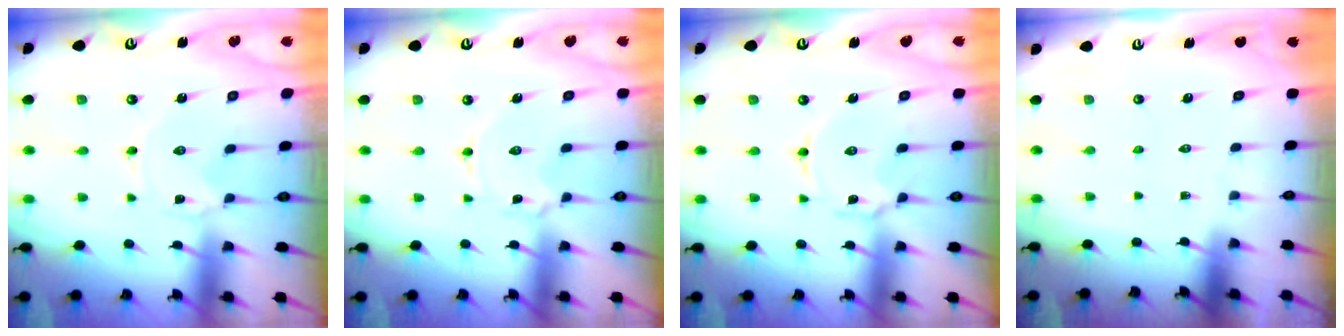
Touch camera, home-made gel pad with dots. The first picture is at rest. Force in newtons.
{"total": 1.4, "press": 1.4, "slide": 0.2}
{"total": 3.9, "press": 3.9, "slide": 0.4}
{"total": 0.0}